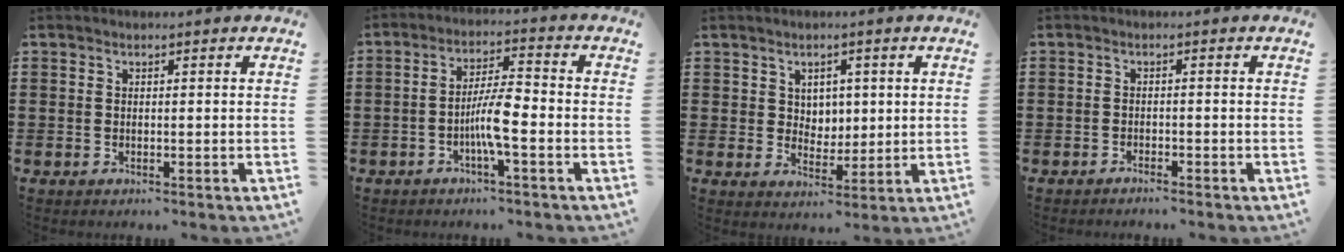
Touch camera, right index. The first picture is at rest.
{"total": 6.2, "force": [-1.9, 0.9, 5.8], "torque": [-0.115, -0.001, -0.040]}
{"total": 3.4, "force": [1.7, 2.8, 0.9], "torque": [-0.023, 0.007, 0.029]}
{"total": 1.2, "force": [-1.2, 0.0, 0.1], "torque": [-0.006, 0.002, -0.024]}